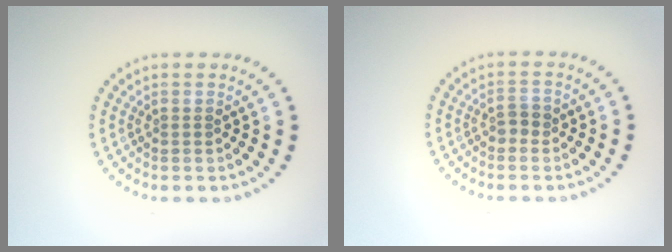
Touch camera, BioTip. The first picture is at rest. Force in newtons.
{"total": 1.2, "press": 1.1, "slide": 0.4}